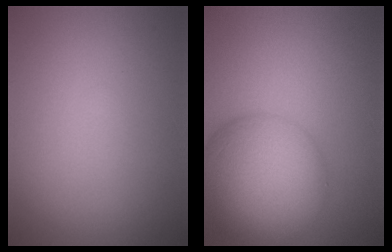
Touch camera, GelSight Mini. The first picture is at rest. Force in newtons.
{"total": 10.0, "press": 10.0, "slide": 0.5}